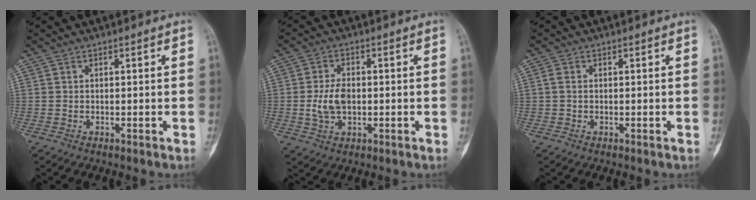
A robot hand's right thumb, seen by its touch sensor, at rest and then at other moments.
{"total": 6.1, "force": [-0.4, 3.8, 4.8], "torque": [-0.091, 0.001, -0.008]}
{"total": 1.3, "force": [0.0, 0.9, 0.9], "torque": [-0.021, 0.001, -0.002]}